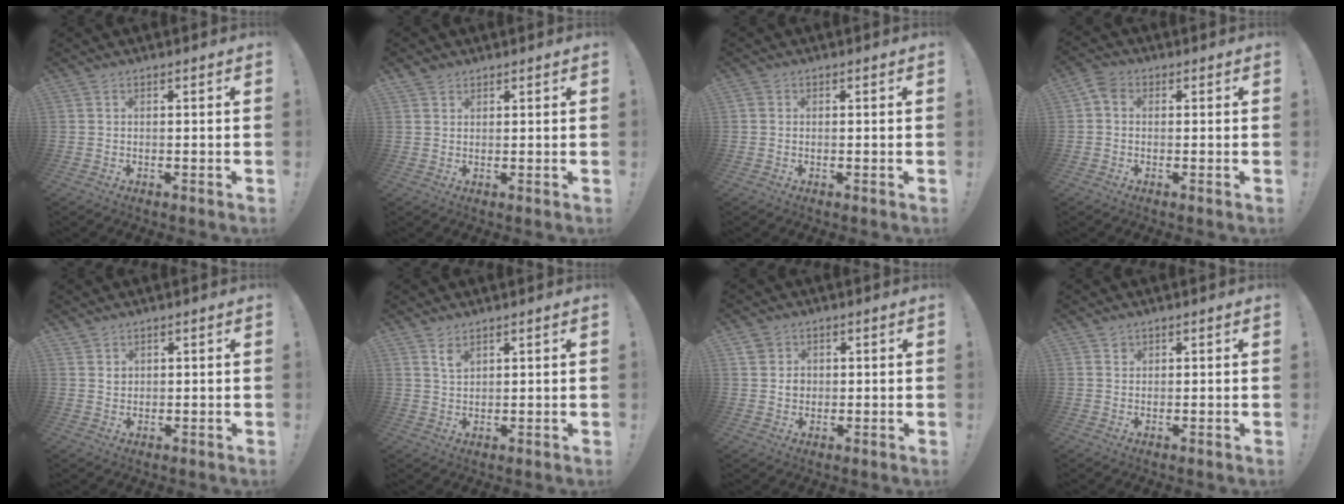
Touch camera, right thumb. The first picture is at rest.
{"total": 2.1, "force": [1.7, 1.1, 0.3], "torque": [0.000, -0.009, 0.033]}
{"total": 0.9, "force": [0.3, 0.8, 0.2], "torque": [-0.005, 0.003, 0.005]}
{"total": 3.3, "force": [0.2, 2.6, 2.0], "torque": [-0.035, 0.007, 0.006]}
{"total": 2.1, "force": [1.4, 1.4, 0.5], "torque": [0.004, -0.013, 0.025]}
{"total": 3.6, "force": [2.6, 1.6, 1.8], "torque": [-0.019, -0.021, 0.045]}
{"total": 3.8, "force": [1.1, 3.5, 1.0], "torque": [-0.012, -0.004, 0.019]}
{"total": 1.4, "force": [1.1, 0.8, 0.1], "torque": [0.003, -0.007, 0.019]}